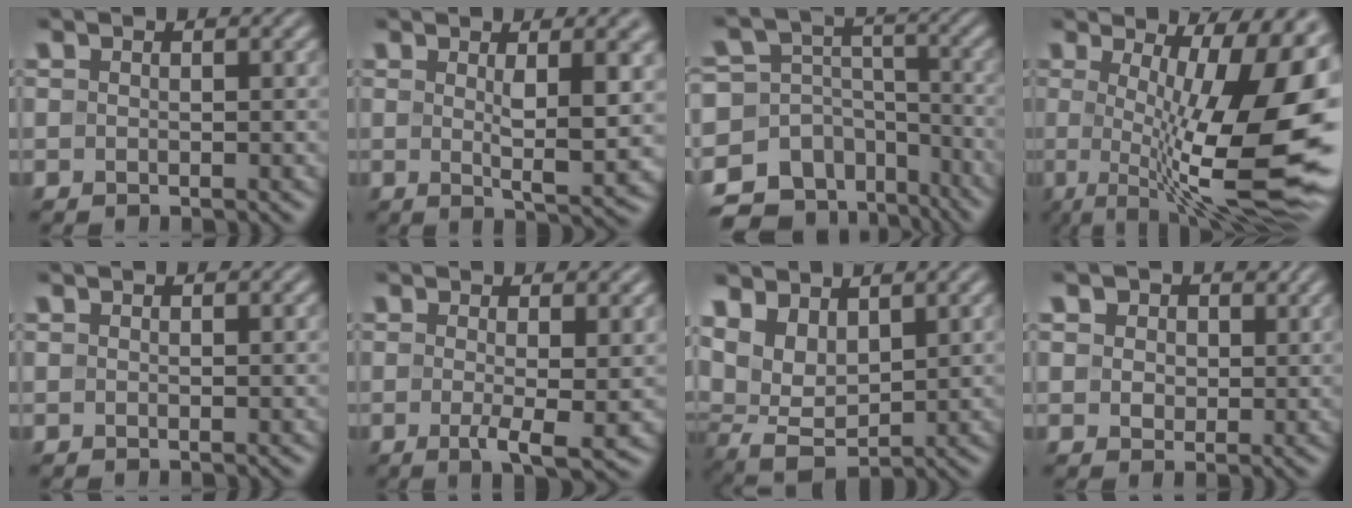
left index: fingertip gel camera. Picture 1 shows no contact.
{"total": 6.5, "force": [1.2, 1.4, 6.3], "torque": [-0.086, -0.010, 0.021]}
{"total": 14.7, "force": [-9.3, 10.6, 4.3], "torque": [-0.099, -0.029, -0.128]}
{"total": 15.3, "force": [-0.5, 4.4, 14.7], "torque": [-0.185, 0.002, -0.009]}
{"total": 0.0}
{"total": 3.8, "force": [-0.4, 0.8, 3.7], "torque": [-0.062, -0.010, -0.006]}
{"total": 5.7, "force": [3.0, 3.0, 3.8], "torque": [-0.083, 0.001, 0.056]}
{"total": 3.9, "force": [2.0, 2.8, 1.9], "torque": [-0.047, 0.007, 0.023]}